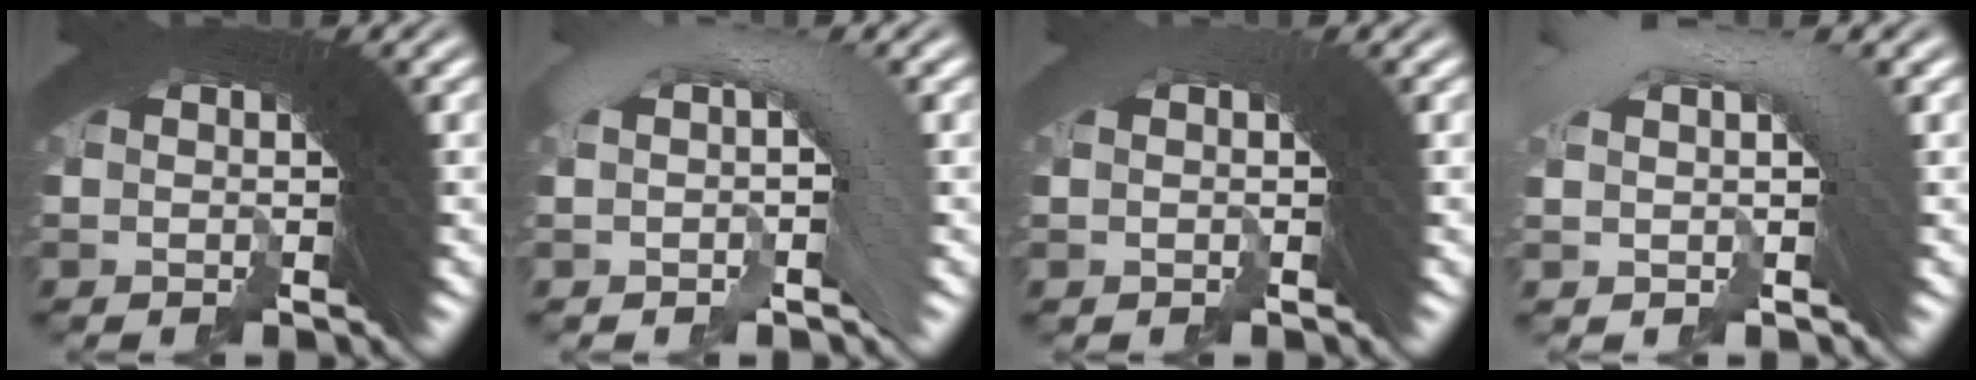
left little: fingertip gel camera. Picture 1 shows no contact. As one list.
[{"total": 2.4, "force": [0.4, 0.2, 2.3], "torque": [-0.022, 0.027, 0.003]}, {"total": 0.9, "force": [-0.4, -0.6, -0.6], "torque": [0.017, 0.009, -0.006]}, {"total": 3.1, "force": [1.3, 0.8, 2.7], "torque": [-0.041, 0.028, 0.020]}]